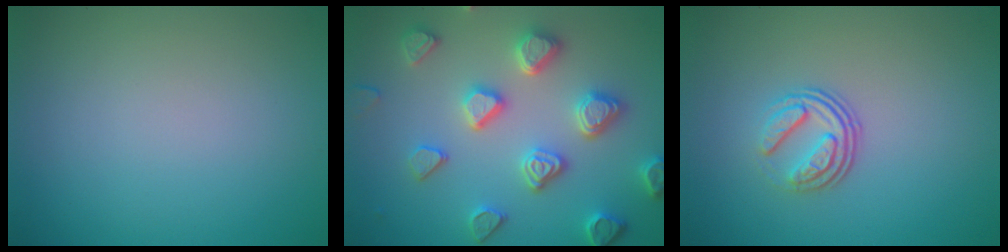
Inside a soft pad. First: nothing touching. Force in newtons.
{"total": 4.9, "press": 4.7, "slide": 1.3}
{"total": 3.4, "press": 2.3, "slide": 2.5}